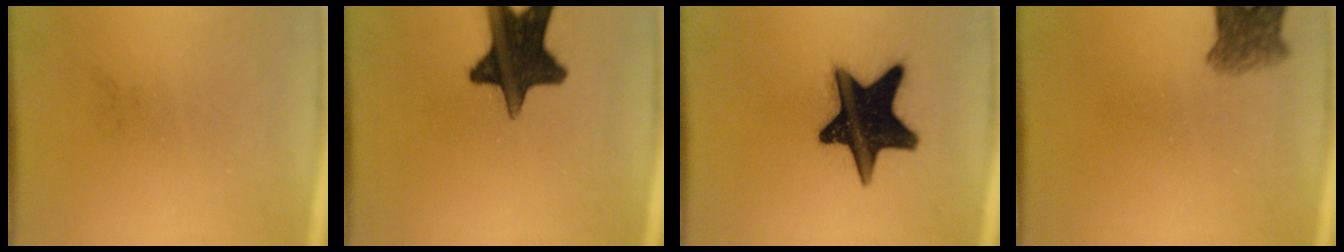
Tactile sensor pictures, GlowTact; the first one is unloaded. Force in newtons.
{"total": 15.3}
{"total": 19.2}
{"total": 4.2}